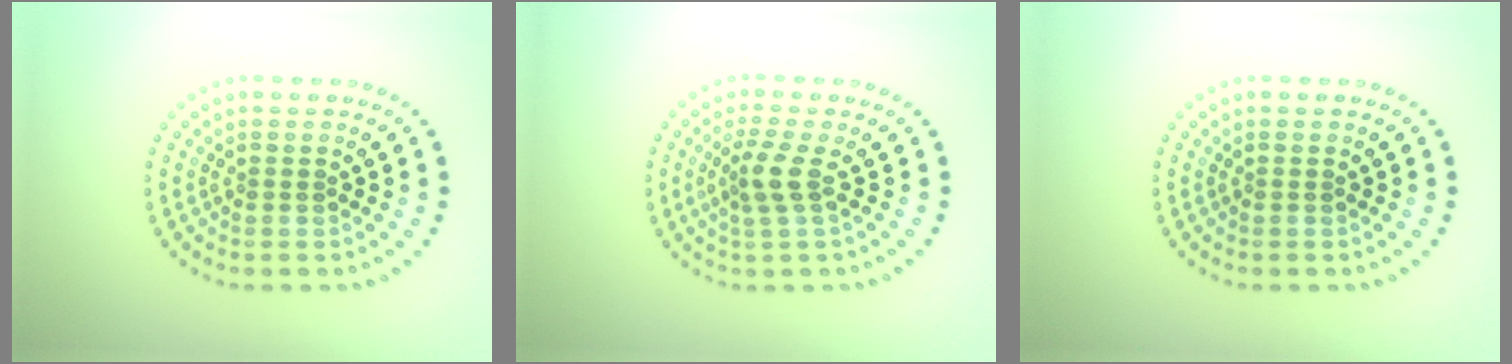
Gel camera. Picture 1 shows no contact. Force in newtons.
{"total": 2.4, "press": 1.8, "slide": 1.6}
{"total": 0.0}